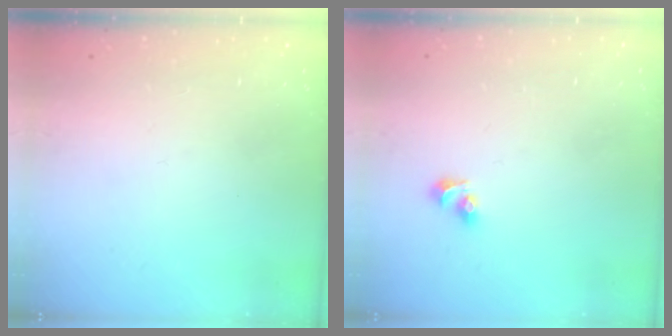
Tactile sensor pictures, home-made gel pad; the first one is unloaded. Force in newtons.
{"total": 4.5, "press": 4.0, "slide": 2.0}